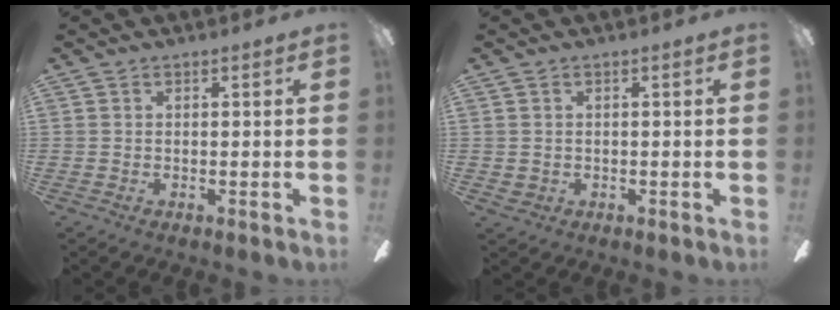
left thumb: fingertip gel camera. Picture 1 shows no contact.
{"total": 1.3, "force": [0.5, 1.1, 0.4], "torque": [-0.009, 0.003, 0.007]}